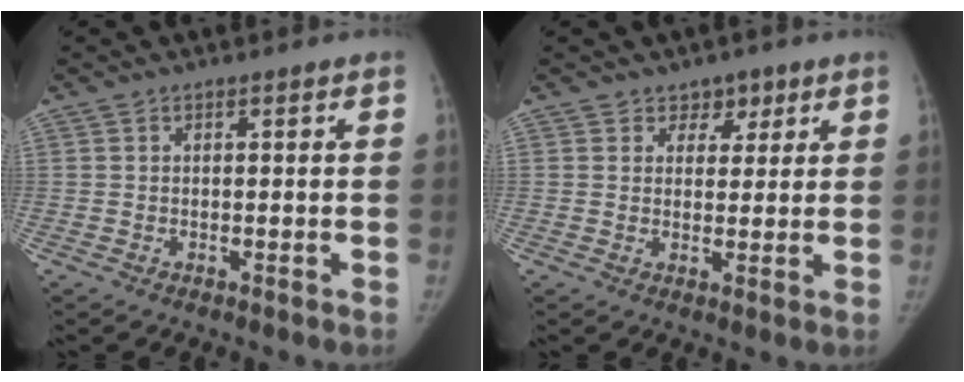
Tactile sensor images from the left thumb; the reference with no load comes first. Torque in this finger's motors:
{"motor_torque": [-0.03, -0.06, 0.03, 0.02, -0.02]}